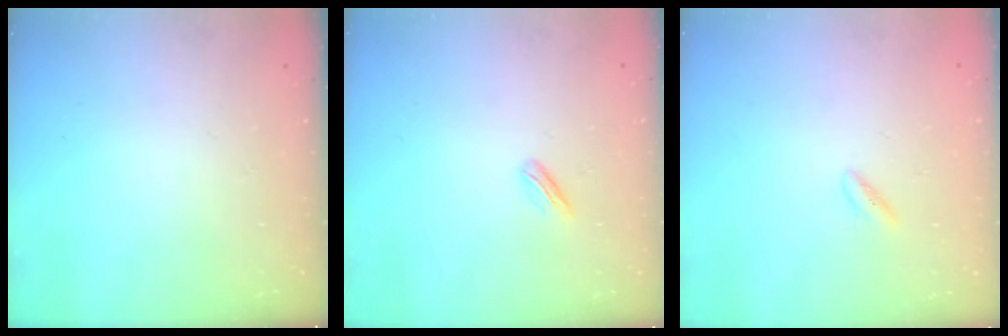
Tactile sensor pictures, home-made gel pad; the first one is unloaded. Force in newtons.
{"total": 2.4, "press": 2.3, "slide": 0.6}
{"total": 2.1, "press": 2.0, "slide": 0.8}